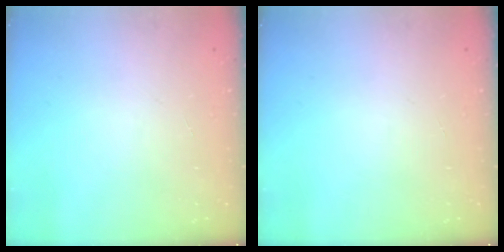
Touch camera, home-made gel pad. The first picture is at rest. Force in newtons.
{"total": 0.0}